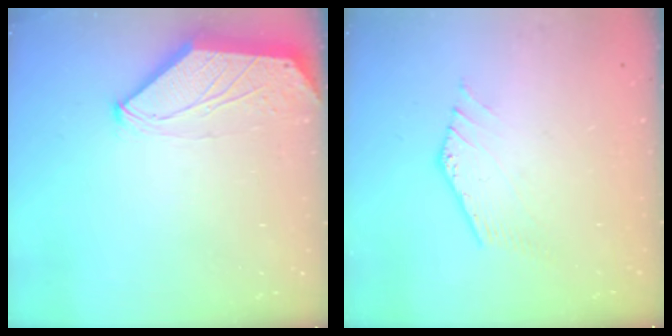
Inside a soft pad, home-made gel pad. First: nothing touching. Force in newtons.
{"total": 0.9, "press": 0.8, "slide": 0.2}